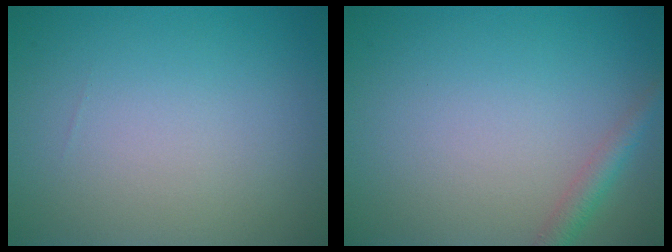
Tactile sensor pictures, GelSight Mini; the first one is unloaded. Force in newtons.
{"total": 1.9, "press": 1.9, "slide": 0.1}